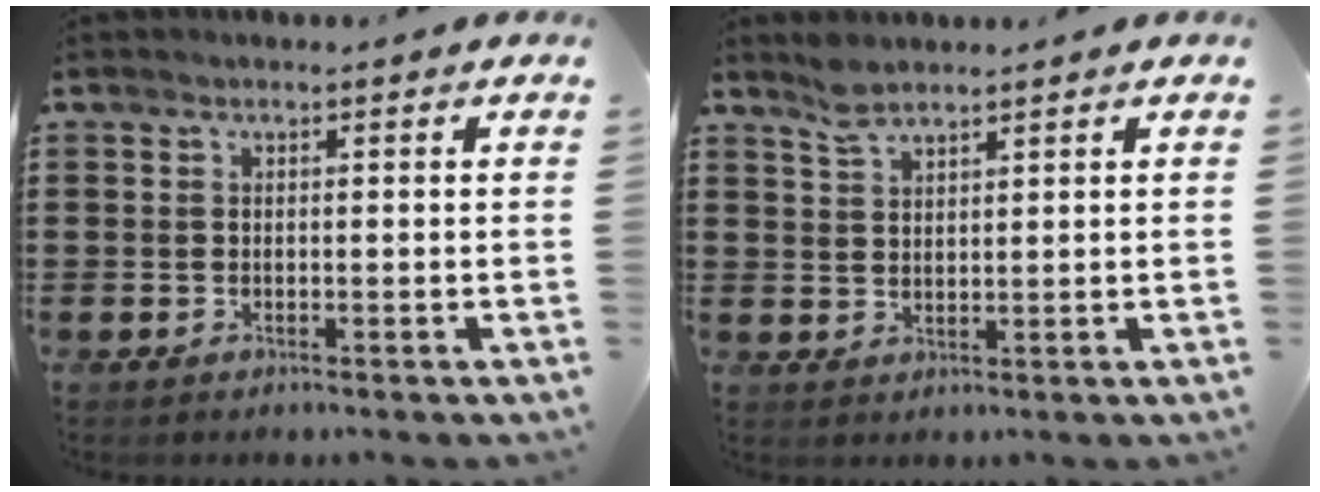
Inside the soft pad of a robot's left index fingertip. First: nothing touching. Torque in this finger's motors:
{"motor_torque": [0.05, 0.23, 0.03, 0.00]}